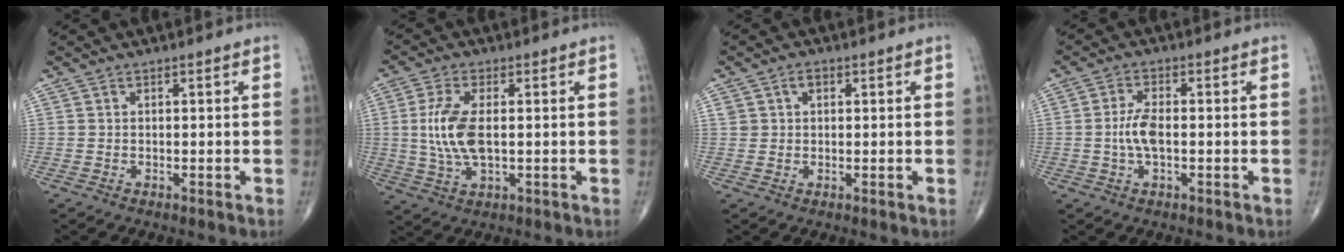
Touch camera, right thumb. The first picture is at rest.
{"total": 9.1, "force": [0.4, 4.1, 8.1], "torque": [-0.179, -0.005, 0.011]}
{"total": 2.2, "force": [0.9, 1.7, 1.2], "torque": [-0.012, 0.002, 0.016]}
{"total": 4.7, "force": [-0.5, 1.9, 4.3], "torque": [-0.093, 0.007, -0.013]}